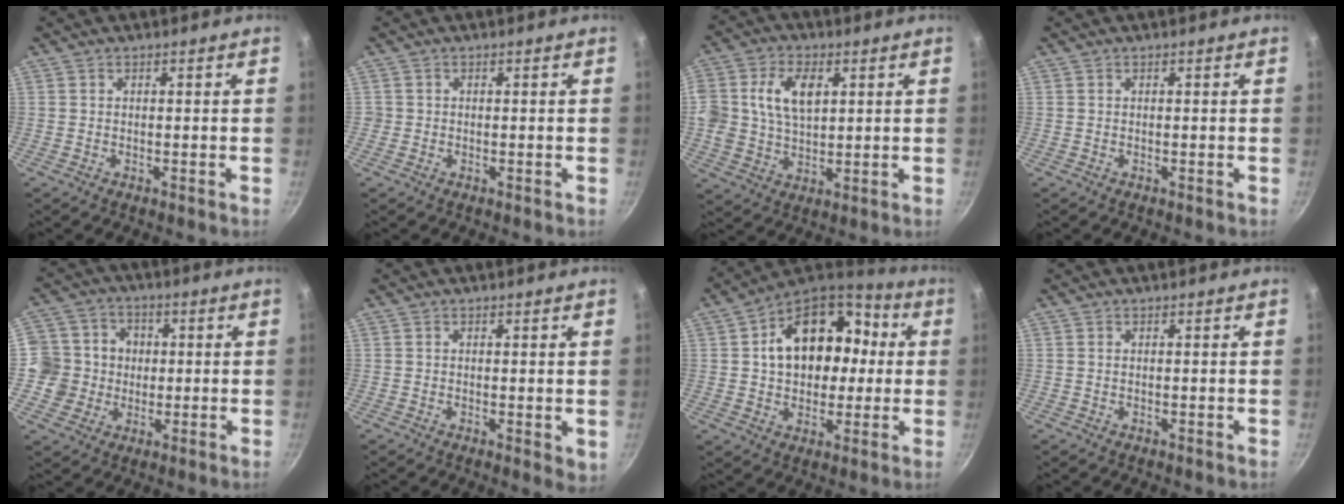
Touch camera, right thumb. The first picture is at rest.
{"total": 1.2, "force": [-0.2, 1.1, 0.1], "torque": [0.006, 0.005, -0.004]}
{"total": 11.3, "force": [2.8, 7.2, 8.1], "torque": [-0.144, 0.000, 0.058]}
{"total": 0.0}
{"total": 11.3, "force": [-0.3, 11.0, 2.7], "torque": [-0.014, 0.024, -0.004]}
{"total": 2.6, "force": [0.0, 0.9, 2.4], "torque": [-0.034, -0.010, 0.000]}
{"total": 19.2, "force": [2.4, 13.1, 13.9], "torque": [-0.160, 0.031, 0.032]}
{"total": 0.0}